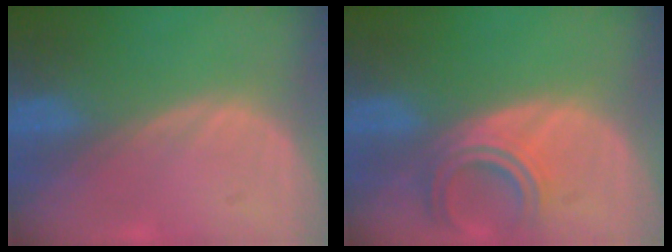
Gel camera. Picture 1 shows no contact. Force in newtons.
{"total": 5.5, "press": 5.1, "slide": 2.1}